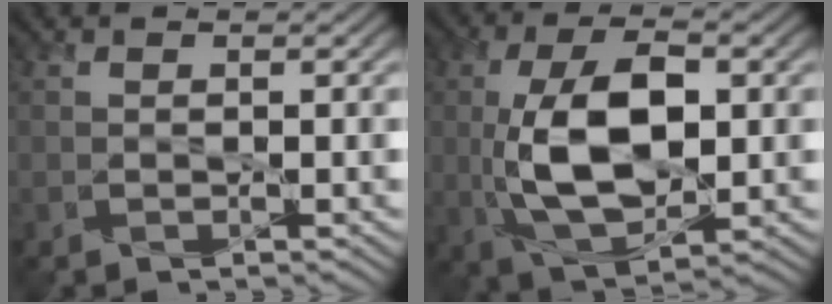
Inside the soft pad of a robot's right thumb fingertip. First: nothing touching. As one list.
[{"total": 11.3, "force": [-0.4, 5.7, 9.8], "torque": [-0.201, 0.004, -0.003]}]